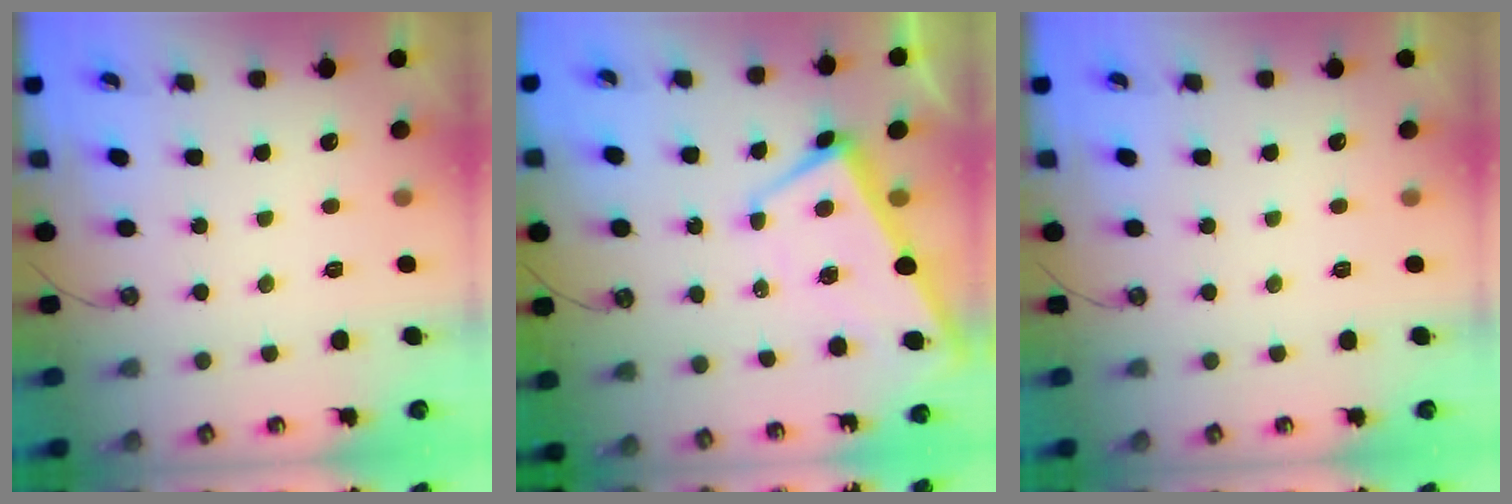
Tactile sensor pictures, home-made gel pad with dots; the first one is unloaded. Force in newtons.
{"total": 1.5, "press": 1.3, "slide": 0.7}
{"total": 0.0}